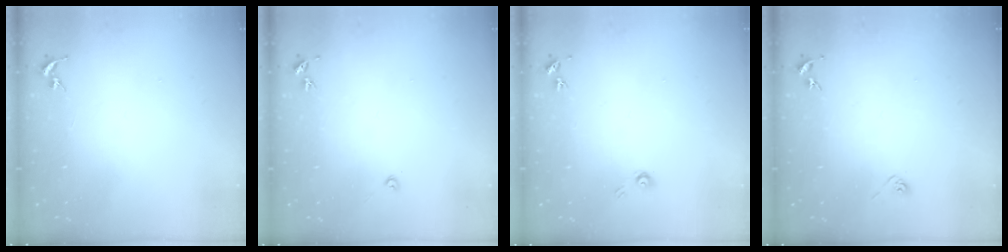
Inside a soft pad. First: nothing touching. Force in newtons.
{"total": 2.2, "press": 2.2, "slide": 0.3}
{"total": 4.1, "press": 4.1, "slide": 0.4}
{"total": 2.9, "press": 2.8, "slide": 0.8}